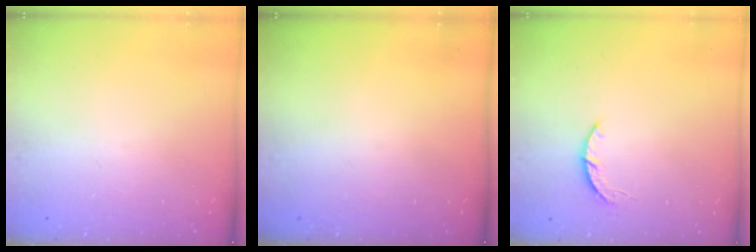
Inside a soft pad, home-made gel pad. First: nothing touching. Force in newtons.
{"total": 0.0}
{"total": 3.3, "press": 3.3, "slide": 0.5}